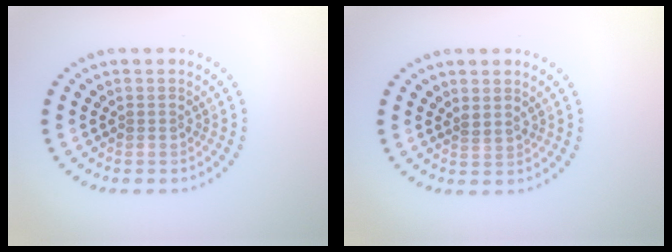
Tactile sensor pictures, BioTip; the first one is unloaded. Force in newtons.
{"total": 0.5, "press": 0.3, "slide": 0.4}